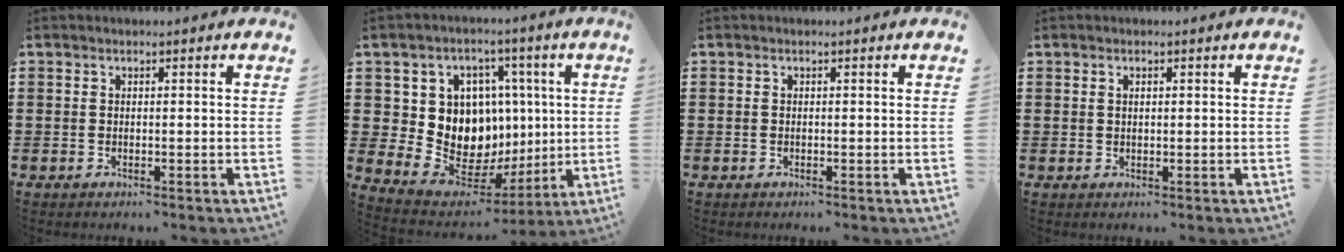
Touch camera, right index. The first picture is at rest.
{"total": 11.7, "force": [1.8, 10.5, 4.9], "torque": [-0.122, -0.035, 0.040]}
{"total": 0.0}
{"total": 0.8, "force": [0.4, 0.4, 0.6], "torque": [-0.012, 0.003, 0.008]}